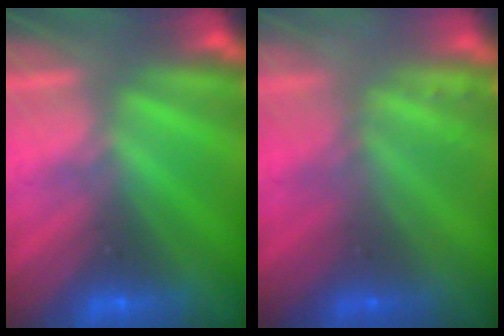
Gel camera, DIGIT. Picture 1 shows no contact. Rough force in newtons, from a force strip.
{"total": 2.2}